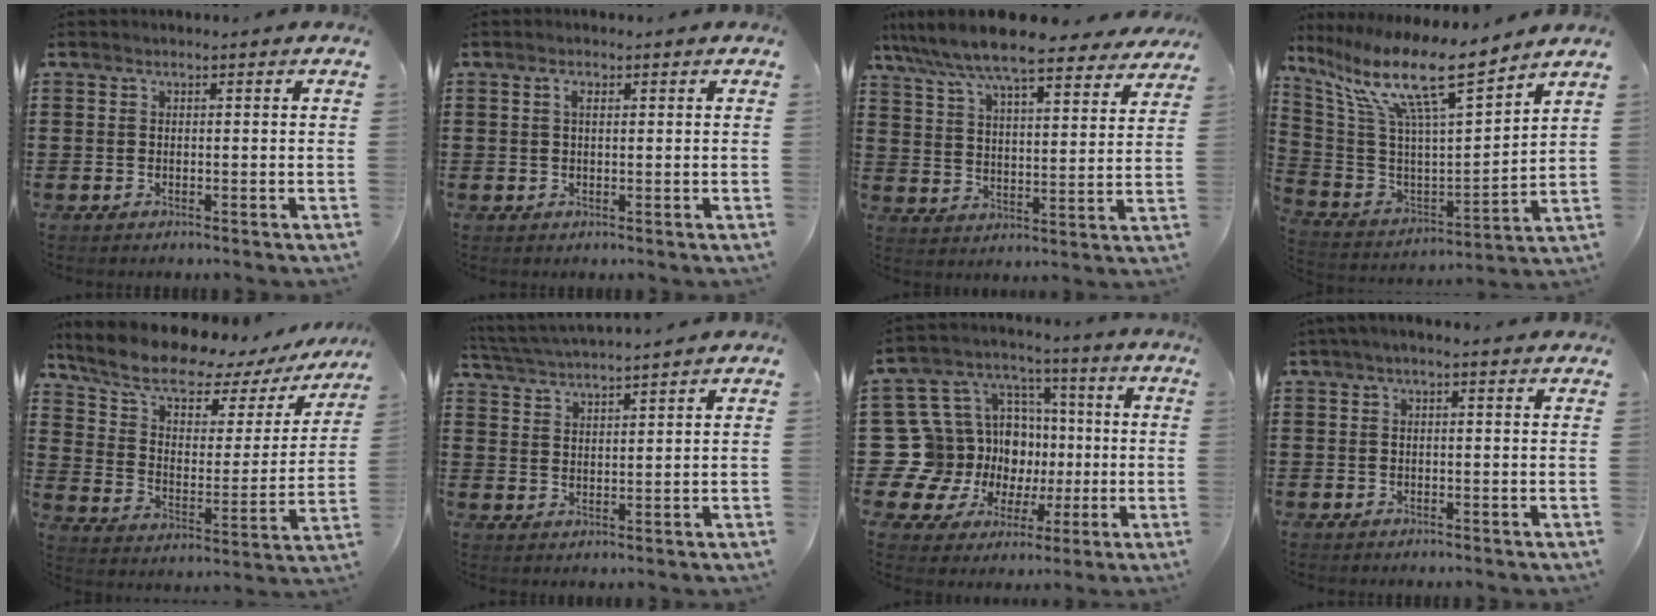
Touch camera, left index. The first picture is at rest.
{"total": 1.4, "force": [0.4, 0.6, 1.2], "torque": [-0.026, 0.005, 0.006]}
{"total": 9.0, "force": [8.1, 0.7, 3.9], "torque": [-0.110, -0.040, 0.139]}
{"total": 14.3, "force": [9.6, 2.2, 10.4], "torque": [-0.233, -0.054, 0.157]}
{"total": 10.4, "force": [8.1, 3.4, 5.6], "torque": [-0.136, -0.045, 0.137]}
{"total": 3.7, "force": [3.6, -0.6, 0.6], "torque": [-0.025, -0.018, 0.064]}
{"total": 14.3, "force": [-1.2, 13.7, 3.8], "torque": [-0.134, -0.022, 0.010]}
{"total": 1.0, "force": [0.1, 0.3, 1.0], "torque": [-0.020, 0.000, 0.000]}